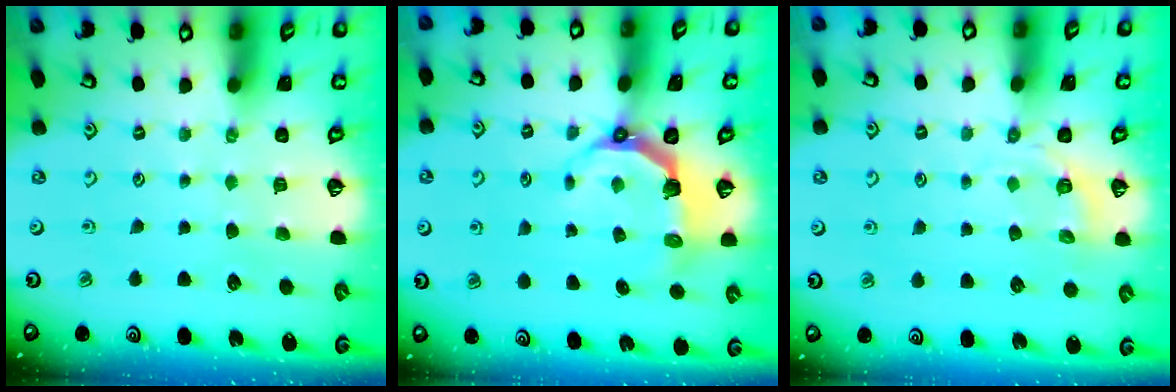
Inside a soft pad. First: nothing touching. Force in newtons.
{"total": 6.3, "press": 4.5, "slide": 4.3}
{"total": 3.7, "press": 3.2, "slide": 1.8}